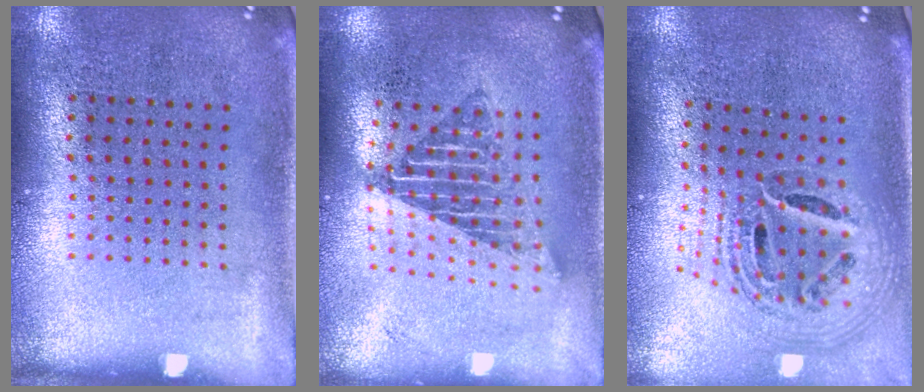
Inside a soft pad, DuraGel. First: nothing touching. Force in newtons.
{"total": 1.6, "press": 1.4, "slide": 0.9}
{"total": 1.9, "press": 1.6, "slide": 1.1}